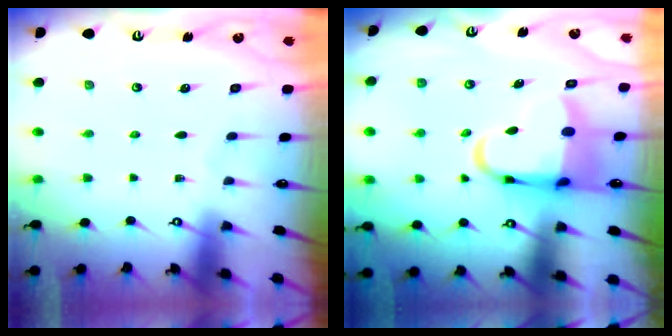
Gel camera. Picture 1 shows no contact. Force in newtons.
{"total": 9.5, "press": 9.3, "slide": 1.7}